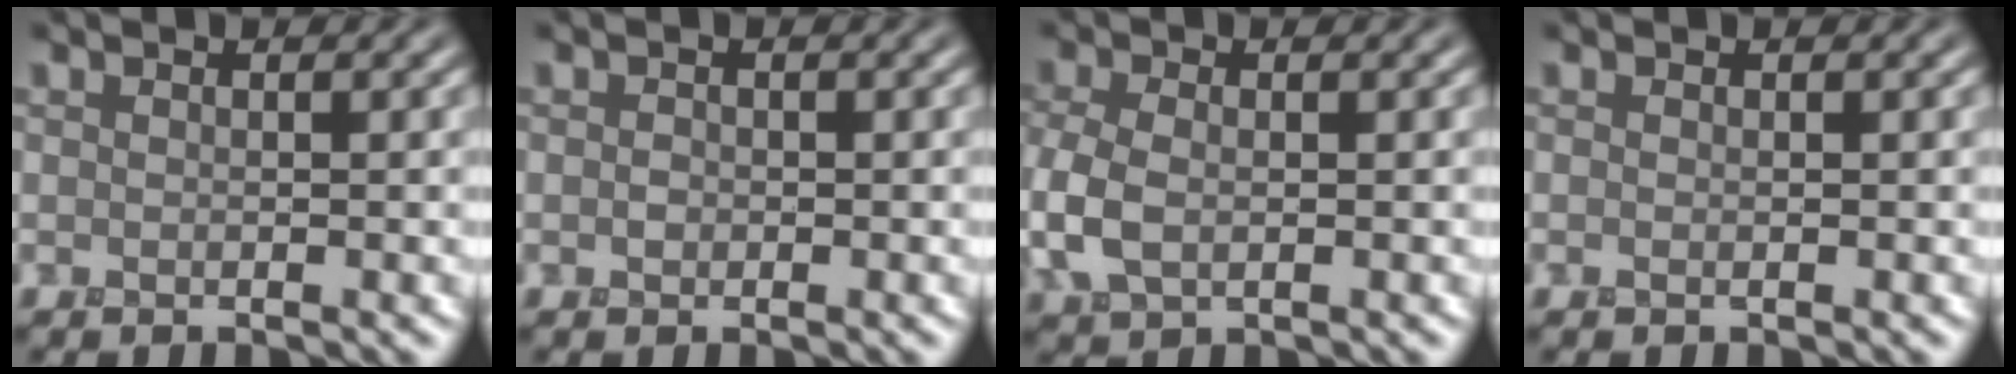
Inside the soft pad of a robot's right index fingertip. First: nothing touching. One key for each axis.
{"total": 0.6, "fx": -0.1, "fy": 0.6, "fz": 0.3, "tx": -0.006, "ty": -0.001, "tz": -0.006}
{"total": 3.7, "fx": -0.5, "fy": 2.4, "fz": 2.8, "tx": -0.083, "ty": -0.005, "tz": -0.011}
{"total": 0.0}